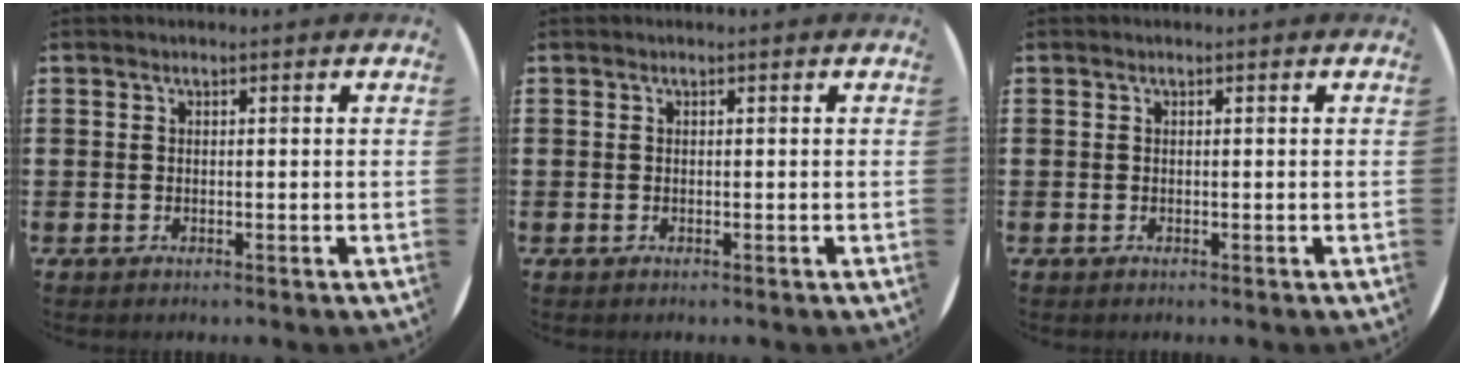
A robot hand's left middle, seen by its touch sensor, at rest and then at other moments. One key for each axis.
{"total": 0.0}
{"total": 0.0}